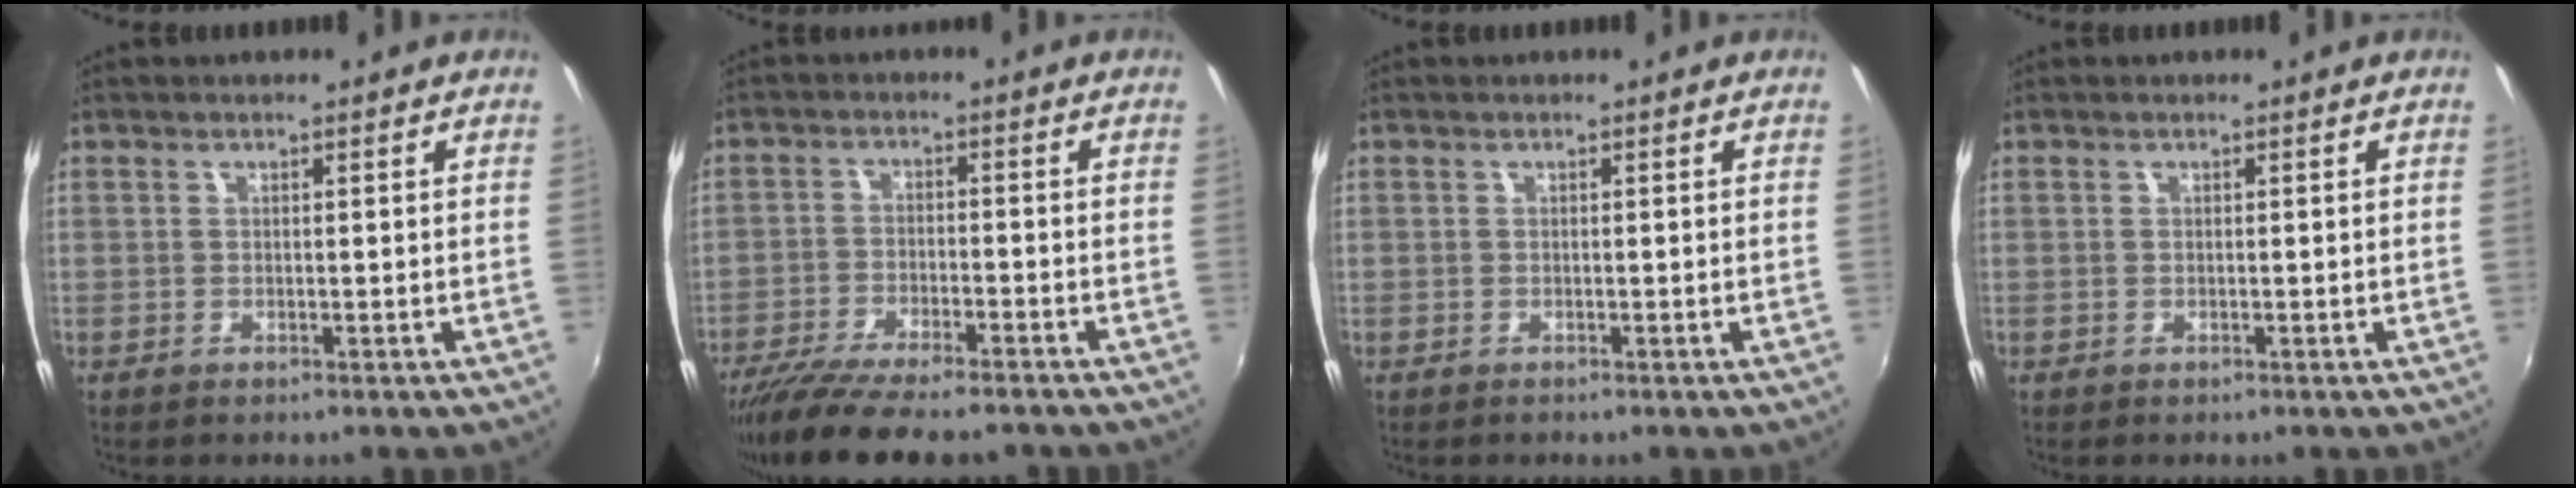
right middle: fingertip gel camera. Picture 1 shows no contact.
{"total": 13.8, "force": [-11.5, 2.7, 7.1], "torque": [-0.149, -0.042, -0.189]}
{"total": 0.0}
{"total": 0.0}